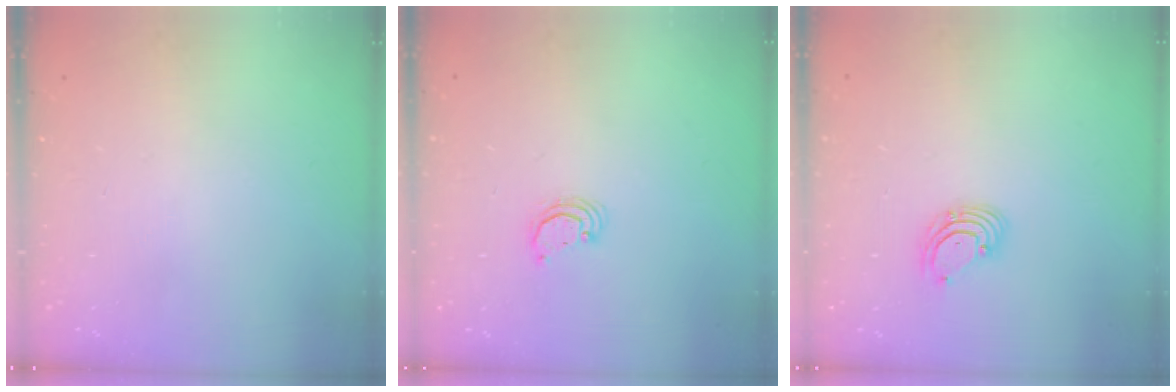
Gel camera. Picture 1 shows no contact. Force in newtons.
{"total": 2.7, "press": 2.7, "slide": 0.2}
{"total": 2.7, "press": 2.7, "slide": 0.3}